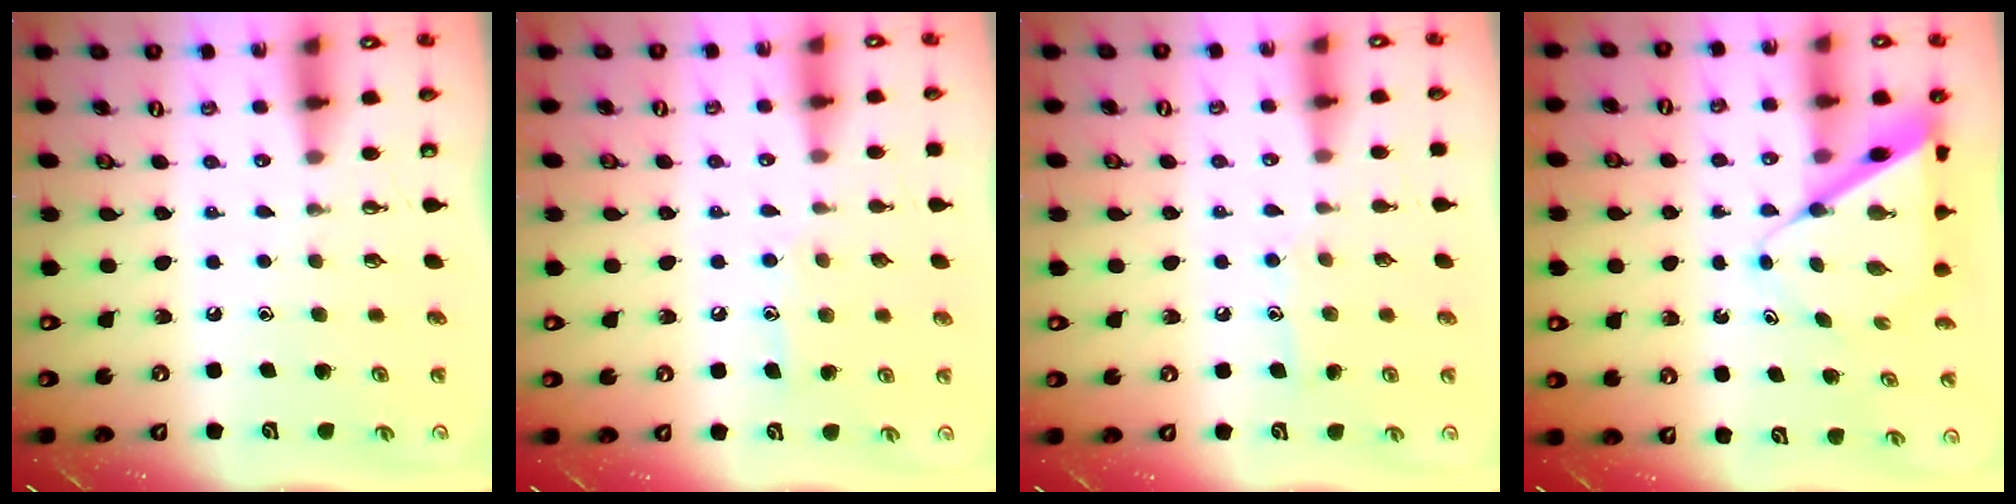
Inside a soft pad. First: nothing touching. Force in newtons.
{"total": 7.9, "press": 7.9, "slide": 0.4}
{"total": 6.6, "press": 6.6, "slide": 0.4}
{"total": 8.9, "press": 8.9, "slide": 0.5}